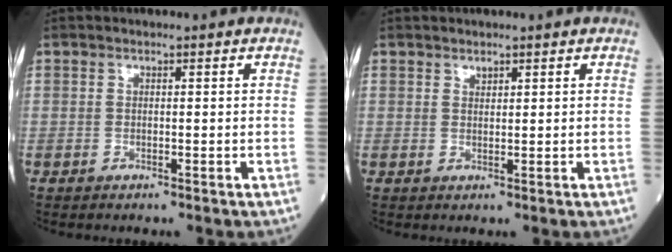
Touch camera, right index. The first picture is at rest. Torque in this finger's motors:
{"motor_torque": [-0.05, 0.06, -0.03, -0.01]}